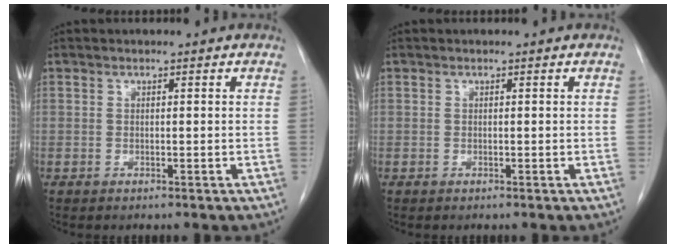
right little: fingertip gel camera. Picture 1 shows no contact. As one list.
[{"total": 0.0}]